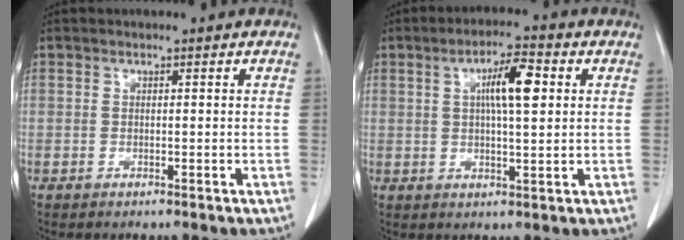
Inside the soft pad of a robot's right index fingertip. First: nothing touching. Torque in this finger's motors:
{"motor_torque": [0.40, 0.35, 0.23, 0.07]}